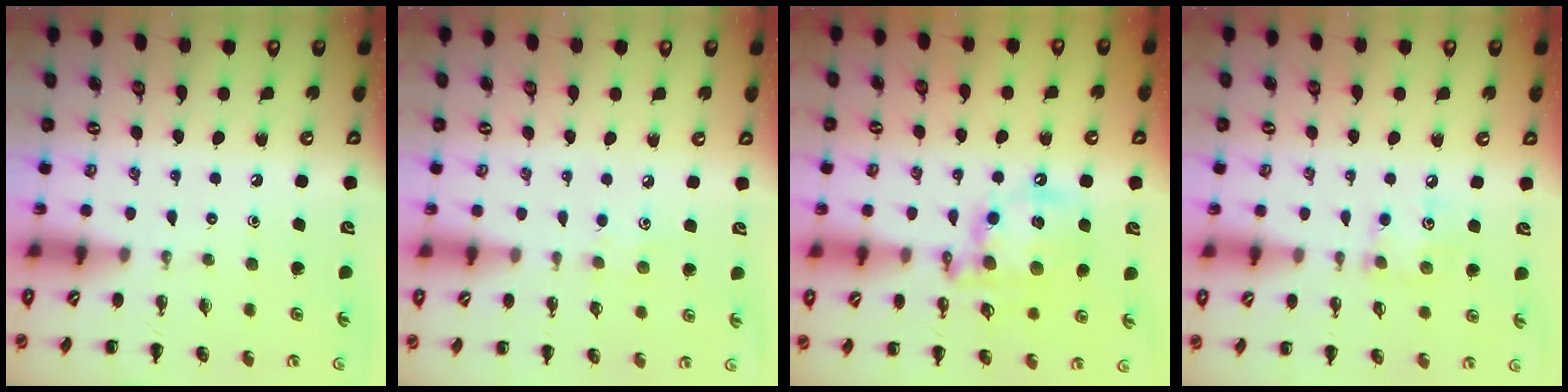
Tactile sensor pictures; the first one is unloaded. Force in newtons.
{"total": 4.5, "press": 4.3, "slide": 1.2}
{"total": 14.2, "press": 13.8, "slide": 3.4}
{"total": 6.5, "press": 6.5, "slide": 0.7}